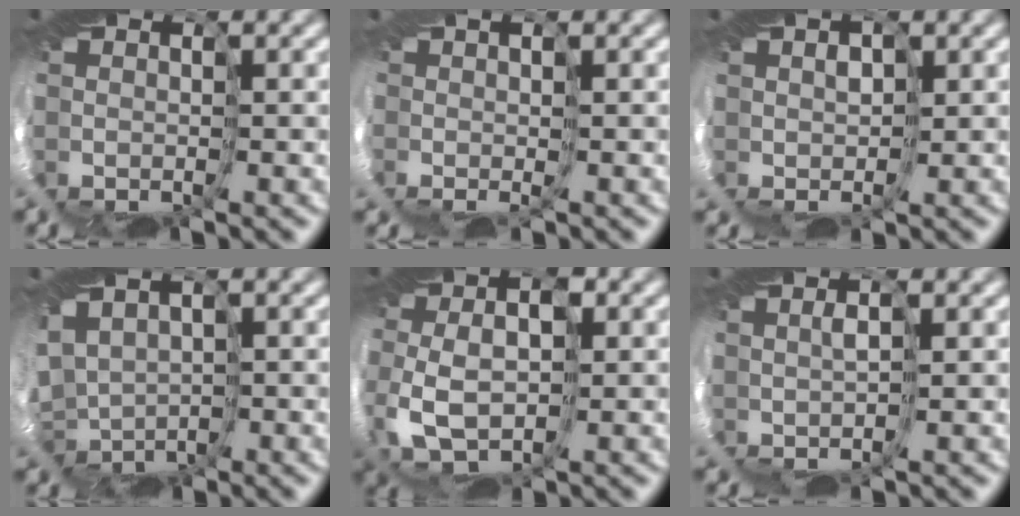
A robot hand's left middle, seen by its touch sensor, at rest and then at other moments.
{"total": 2.2, "force": [0.3, -2.1, -0.6], "torque": [0.023, 0.003, -0.017]}
{"total": 1.5, "force": [1.0, -0.7, -0.8], "torque": [0.021, 0.021, 0.002]}
{"total": 3.7, "force": [-0.7, 2.6, 2.5], "torque": [-0.040, -0.018, -0.007]}
{"total": 4.7, "force": [-0.7, 2.7, 3.8], "torque": [-0.102, -0.008, -0.010]}
{"total": 2.5, "force": [0.6, -2.3, -0.9], "torque": [0.022, 0.016, 0.000]}